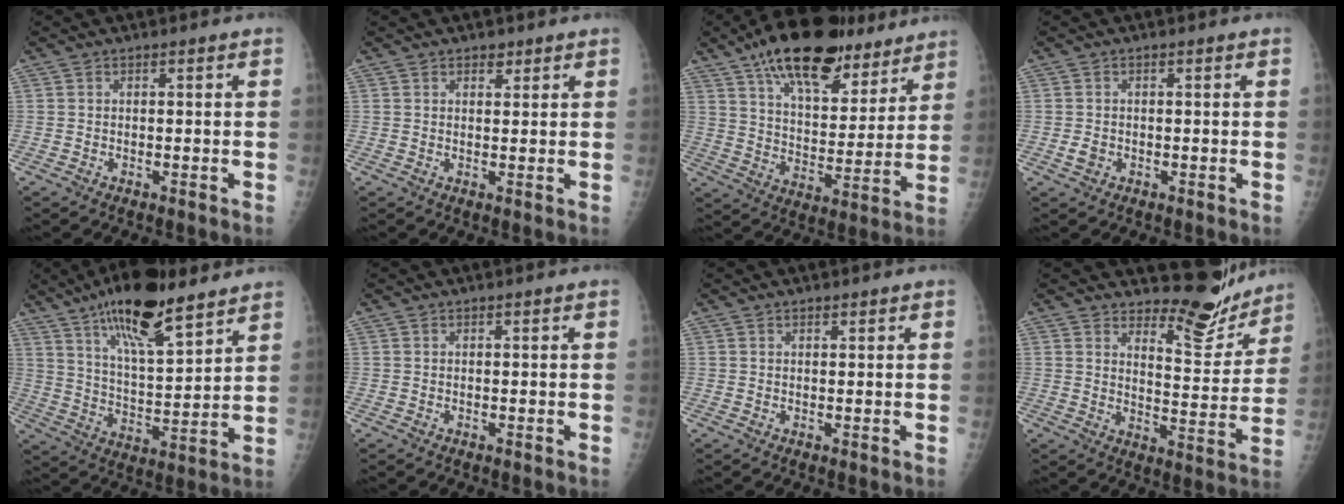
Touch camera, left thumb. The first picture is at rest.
{"total": 2.0, "force": [1.4, 1.1, 0.8], "torque": [0.002, -0.007, 0.018]}
{"total": 22.5, "force": [15.4, 9.9, 13.0], "torque": [-0.172, -0.045, 0.248]}
{"total": 1.8, "force": [-0.5, 1.5, 1.0], "torque": [-0.011, 0.002, -0.005]}
{"total": 17.5, "force": [12.0, 4.9, 11.7], "torque": [-0.178, -0.060, 0.208]}
{"total": 0.0}
{"total": 0.8, "force": [0.6, 0.3, 0.4], "torque": [-0.006, -0.003, 0.008]}
{"total": 10.2, "force": [9.4, 3.0, 2.4], "torque": [-0.002, -0.093, 0.135]}